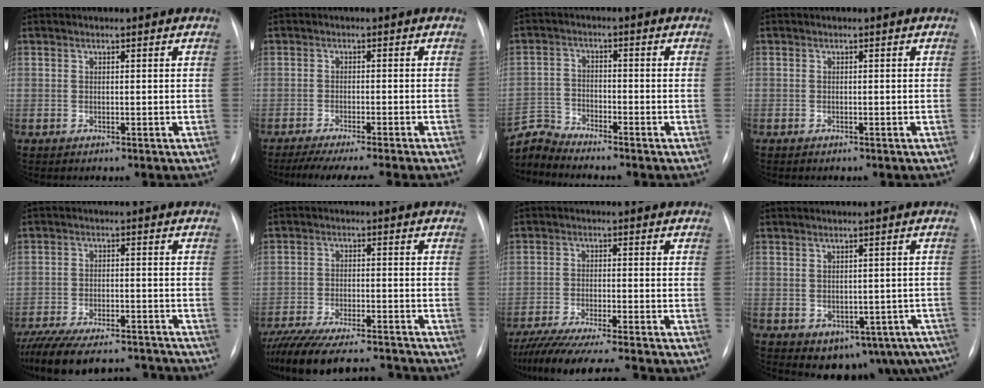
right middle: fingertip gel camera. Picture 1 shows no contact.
{"total": 11.0, "force": [-9.3, -0.2, 5.9], "torque": [-0.067, -0.022, -0.130]}
{"total": 5.2, "force": [-5.0, -0.8, -1.1], "torque": [0.012, -0.005, -0.097]}
{"total": 0.0}
{"total": 18.5, "force": [-16.6, 3.9, 7.1], "torque": [-0.158, -0.014, -0.239]}
{"total": 18.2, "force": [-16.5, 2.4, 7.1], "torque": [-0.151, -0.021, -0.244]}
{"total": 12.7, "force": [-11.0, -0.4, 6.4], "torque": [-0.092, -0.034, -0.171]}
{"total": 12.0, "force": [-7.2, 7.6, 5.9], "torque": [-0.064, 0.010, -0.077]}